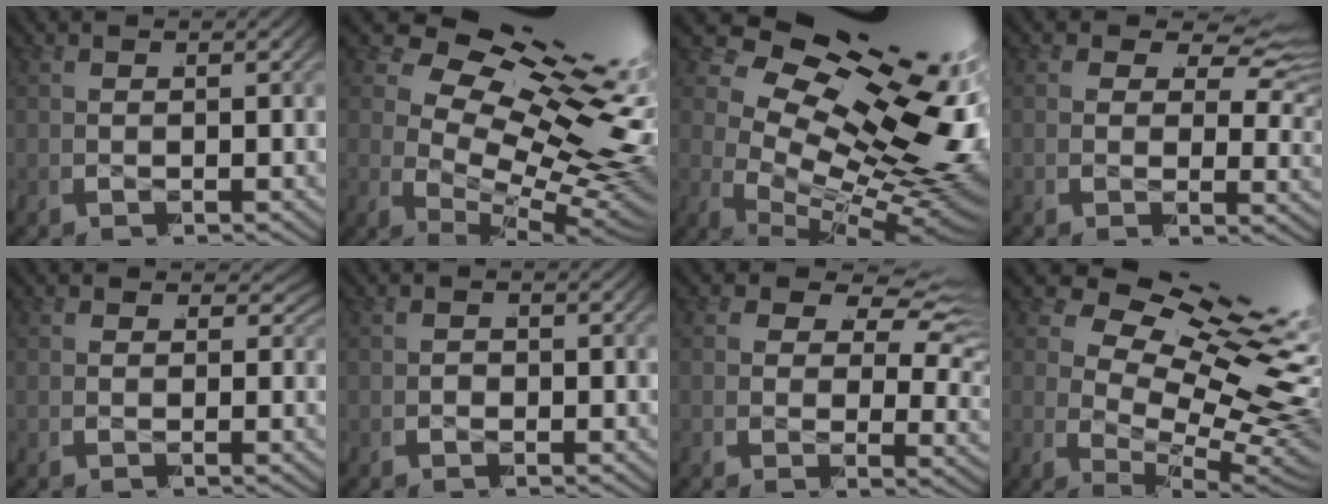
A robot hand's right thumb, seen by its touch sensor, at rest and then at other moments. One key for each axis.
{"total": 19.8, "fx": 0.9, "fy": 12.2, "fz": 15.6, "tx": -0.242, "ty": -0.033, "tz": 0.021}
{"total": 25.3, "fx": 0.8, "fy": 15.8, "fz": 19.7, "tx": -0.294, "ty": -0.033, "tz": 0.014}
{"total": 5.6, "fx": 1.8, "fy": 3.0, "fz": 4.3, "tx": -0.054, "ty": 0.003, "tz": 0.023}
{"total": 1.9, "fx": 0.5, "fy": 1.3, "fz": 1.2, "tx": -0.020, "ty": -0.008, "tz": 0.008}
{"total": 1.4, "fx": -0.7, "fy": 1.0, "fz": 0.6, "tx": -0.011, "ty": -0.004, "tz": -0.010}
{"total": 7.2, "fx": 2.1, "fy": 4.2, "fz": 5.4, "tx": -0.068, "ty": 0.004, "tz": 0.025}
{"total": 16.0, "fx": 1.1, "fy": 9.8, "fz": 12.7, "tx": -0.204, "ty": -0.032, "tz": 0.025}